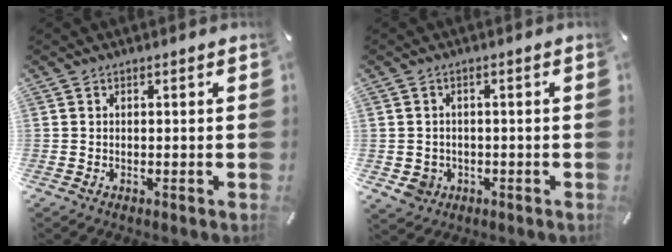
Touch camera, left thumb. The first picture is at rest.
{"total": 4.2, "force": [-1.2, 3.8, 1.1], "torque": [-0.025, 0.001, -0.023]}